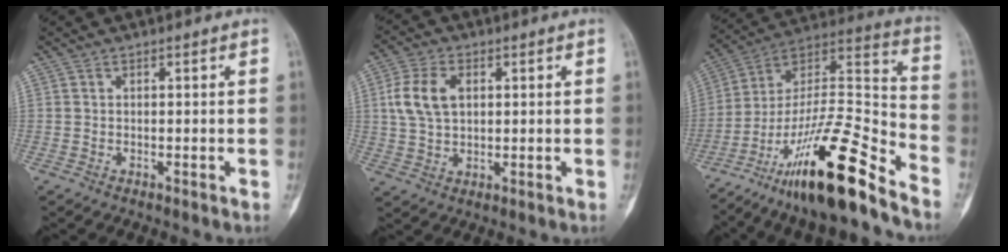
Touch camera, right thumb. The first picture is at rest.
{"total": 8.4, "force": [1.9, 5.4, 6.2], "torque": [-0.123, 0.005, 0.038]}
{"total": 24.6, "force": [-16.7, 4.4, 17.6], "torque": [-0.314, 0.083, -0.289]}